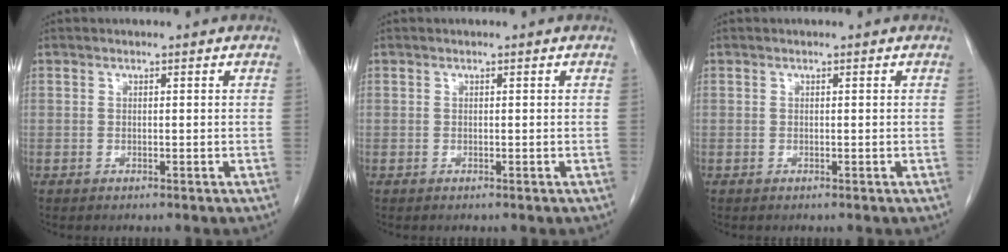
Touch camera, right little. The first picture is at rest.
{"total": 0.0}
{"total": 0.0}